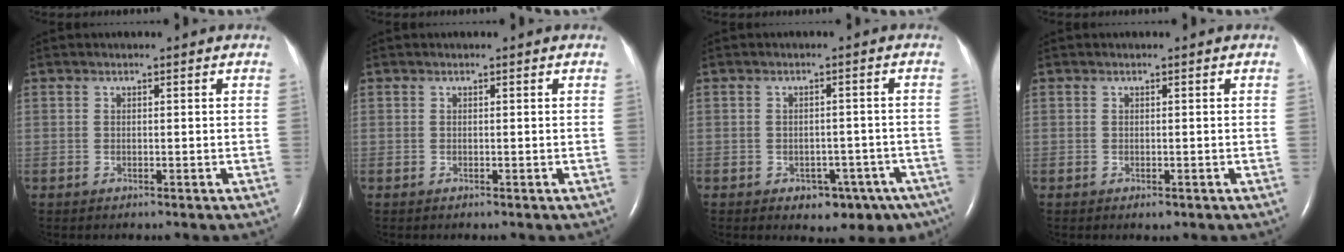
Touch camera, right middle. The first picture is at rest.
{"total": 0.0}
{"total": 7.7, "force": [-4.9, 4.6, 3.7], "torque": [-0.026, 0.019, -0.061]}
{"total": 0.7, "force": [-0.4, 0.4, 0.5], "torque": [-0.008, -0.002, -0.002]}